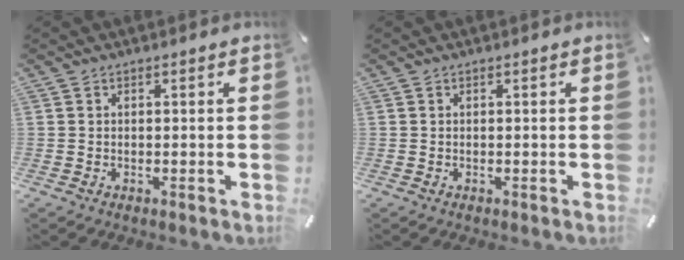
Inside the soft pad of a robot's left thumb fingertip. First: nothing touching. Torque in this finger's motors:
{"motor_torque": [0.00, 0.00, -0.05, 0.08, 0.00]}